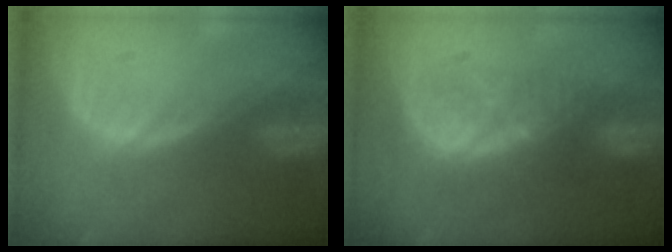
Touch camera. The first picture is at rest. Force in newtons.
{"total": 8.6, "press": 7.4, "slide": 4.5}